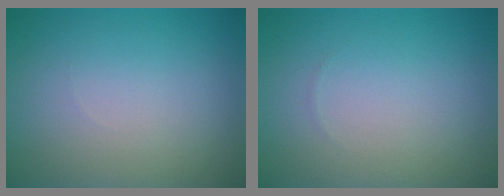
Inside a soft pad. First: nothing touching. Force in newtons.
{"total": 0.0}